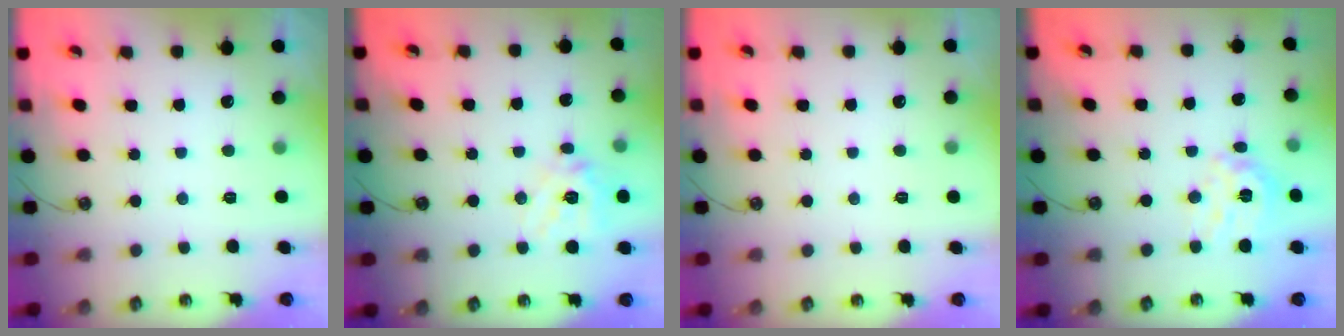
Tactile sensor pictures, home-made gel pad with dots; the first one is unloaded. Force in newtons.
{"total": 13.9, "press": 13.8, "slide": 2.0}
{"total": 0.0}
{"total": 13.2, "press": 13.2, "slide": 1.1}